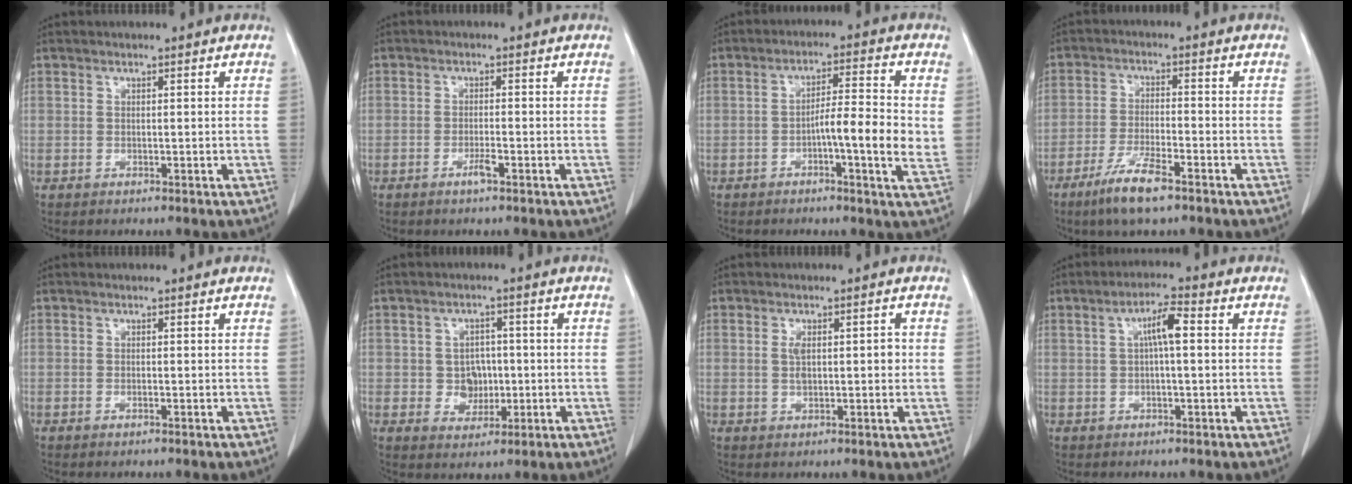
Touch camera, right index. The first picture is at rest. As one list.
[{"total": 1.9, "force": [-1.1, 0.1, 1.5], "torque": [-0.028, 0.000, -0.020]}, {"total": 8.2, "force": [-1.1, 0.5, 8.1], "torque": [-0.128, 0.003, -0.025]}, {"total": 7.4, "force": [-5.0, 1.0, 5.4], "torque": [-0.111, -0.012, -0.088]}, {"total": 0.5, "force": [-0.3, 0.1, 0.4], "torque": [-0.008, 0.000, -0.004]}, {"total": 4.5, "force": [-0.3, 3.9, 2.2], "torque": [-0.028, 0.009, 0.003]}, {"total": 3.5, "force": [0.2, 1.5, 3.1], "torque": [-0.056, 0.008, 0.007]}, {"total": 4.7, "force": [0.8, 0.6, 4.6], "torque": [-0.083, 0.013, 0.011]}]